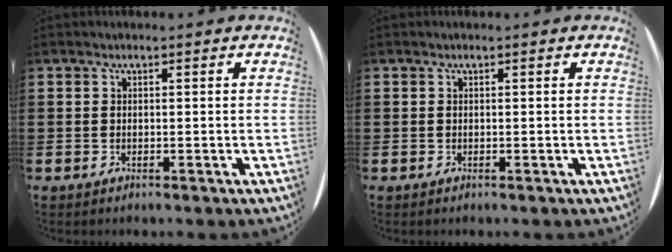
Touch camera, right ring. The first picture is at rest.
{"total": 0.0}